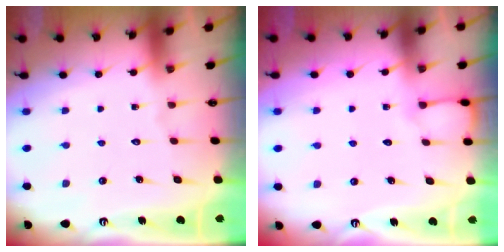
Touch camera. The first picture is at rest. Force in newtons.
{"total": 3.1, "press": 3.1, "slide": 0.4}